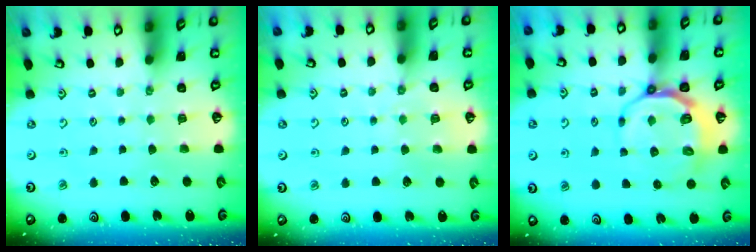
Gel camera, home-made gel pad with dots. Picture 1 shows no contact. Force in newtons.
{"total": 4.7, "press": 4.7, "slide": 0.5}
{"total": 8.1, "press": 7.4, "slide": 3.4}